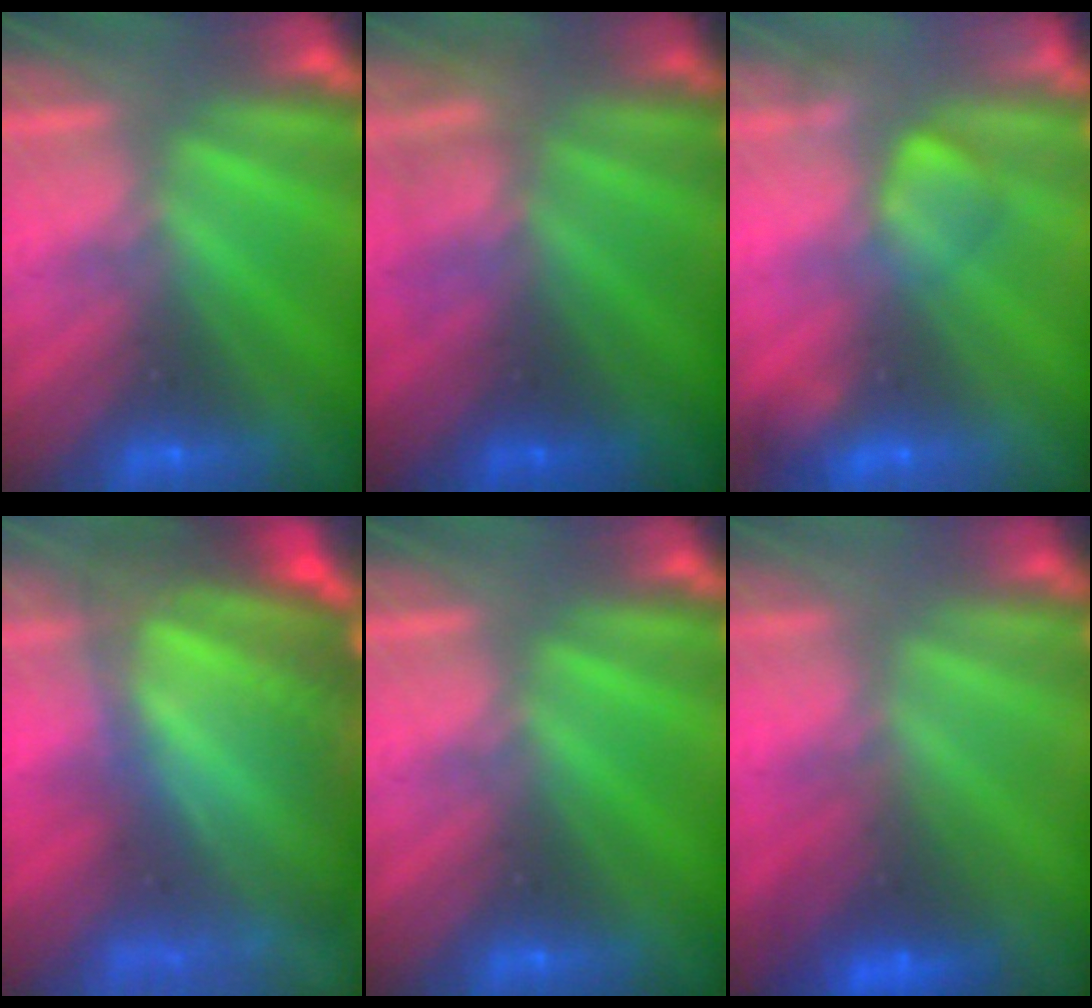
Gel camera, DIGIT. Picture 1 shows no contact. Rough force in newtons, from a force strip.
{"total": 2.8}
{"total": 2.4}
{"total": 8.6}
{"total": 0.0}
{"total": 2.9}